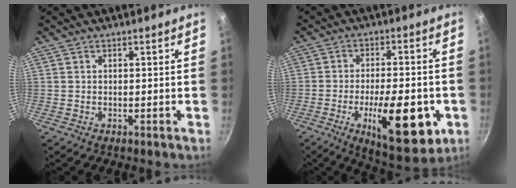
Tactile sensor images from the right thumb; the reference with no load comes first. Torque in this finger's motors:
{"motor_torque": [-0.15, 0.24, 1.43, -0.72, 0.02]}